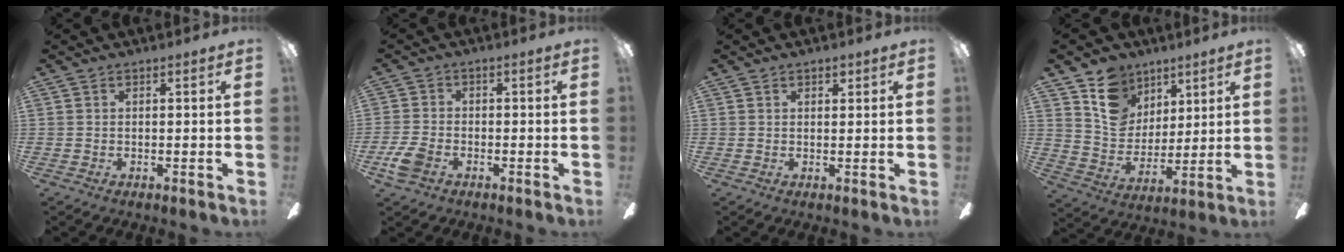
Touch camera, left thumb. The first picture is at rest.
{"total": 5.4, "force": [-2.8, 3.5, 3.1], "torque": [-0.076, 0.005, -0.053]}
{"total": 1.3, "force": [1.0, 0.8, 0.2], "torque": [0.003, -0.003, 0.018]}
{"total": 12.8, "force": [8.1, 9.3, 3.1], "torque": [-0.068, -0.043, 0.162]}